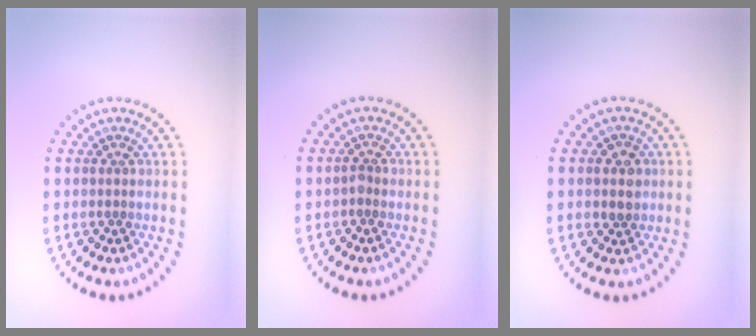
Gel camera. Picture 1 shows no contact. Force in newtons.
{"total": 0.6, "press": 0.5, "slide": 0.4}
{"total": 1.9, "press": 1.8, "slide": 0.6}